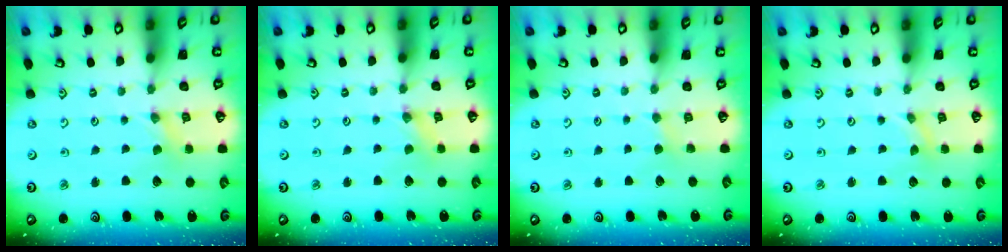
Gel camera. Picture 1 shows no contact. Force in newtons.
{"total": 0.0}
{"total": 2.1, "press": 2.1, "slide": 0.4}
{"total": 0.0}